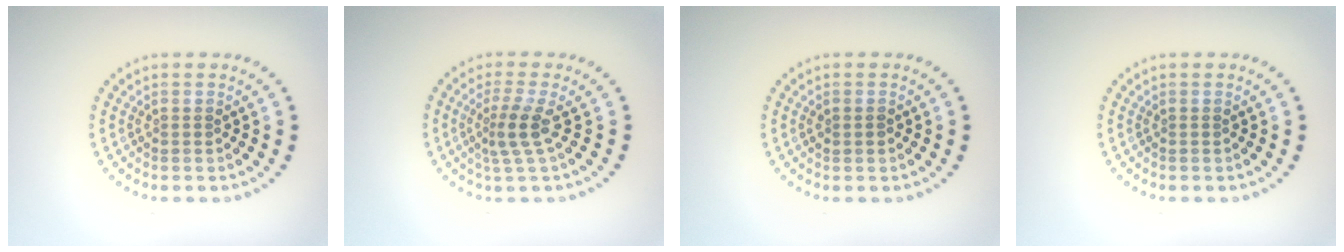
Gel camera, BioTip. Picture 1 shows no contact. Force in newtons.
{"total": 2.5, "press": 1.7, "slide": 1.8}
{"total": 0.8, "press": 0.7, "slide": 0.1}
{"total": 0.0}